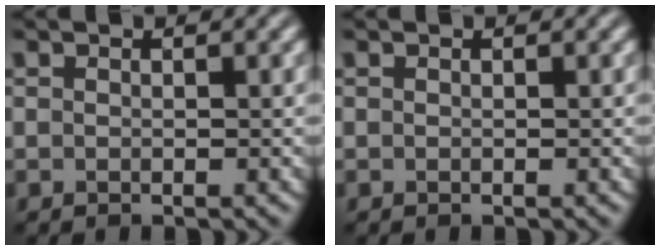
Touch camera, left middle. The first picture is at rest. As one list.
[{"total": 0.0}]